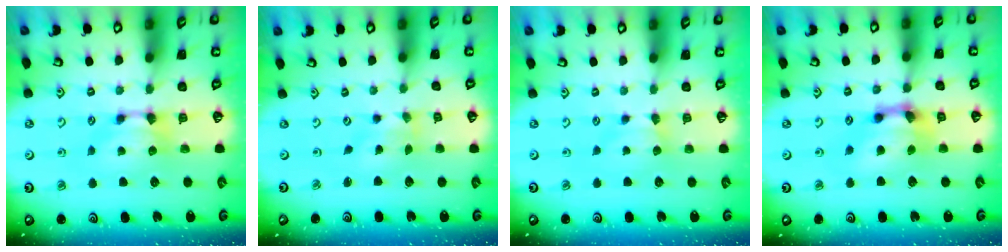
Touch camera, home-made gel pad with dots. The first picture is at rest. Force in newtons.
{"total": 2.0, "press": 1.7, "slide": 1.0}
{"total": 2.0, "press": 2.0, "slide": 0.5}
{"total": 6.1, "press": 5.4, "slide": 2.9}